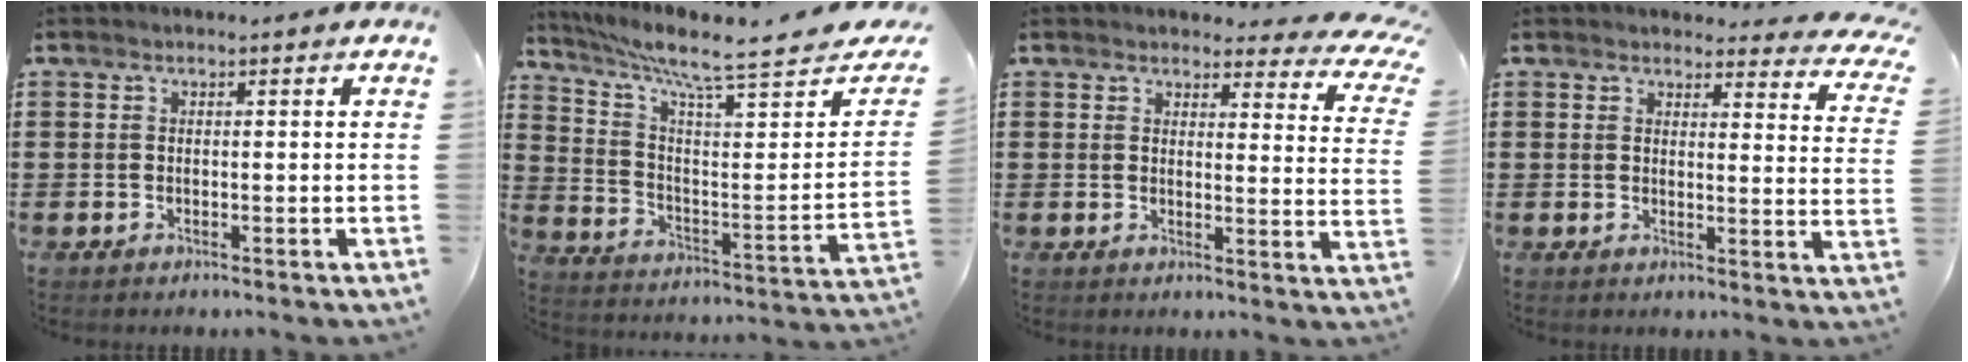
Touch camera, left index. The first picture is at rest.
{"total": 8.7, "force": [7.3, 0.3, 4.7], "torque": [-0.109, -0.065, 0.115]}
{"total": 3.8, "force": [3.5, 0.8, 1.4], "torque": [-0.028, -0.018, 0.059]}
{"total": 3.8, "force": [3.5, 0.6, 1.2], "torque": [-0.022, -0.018, 0.061]}